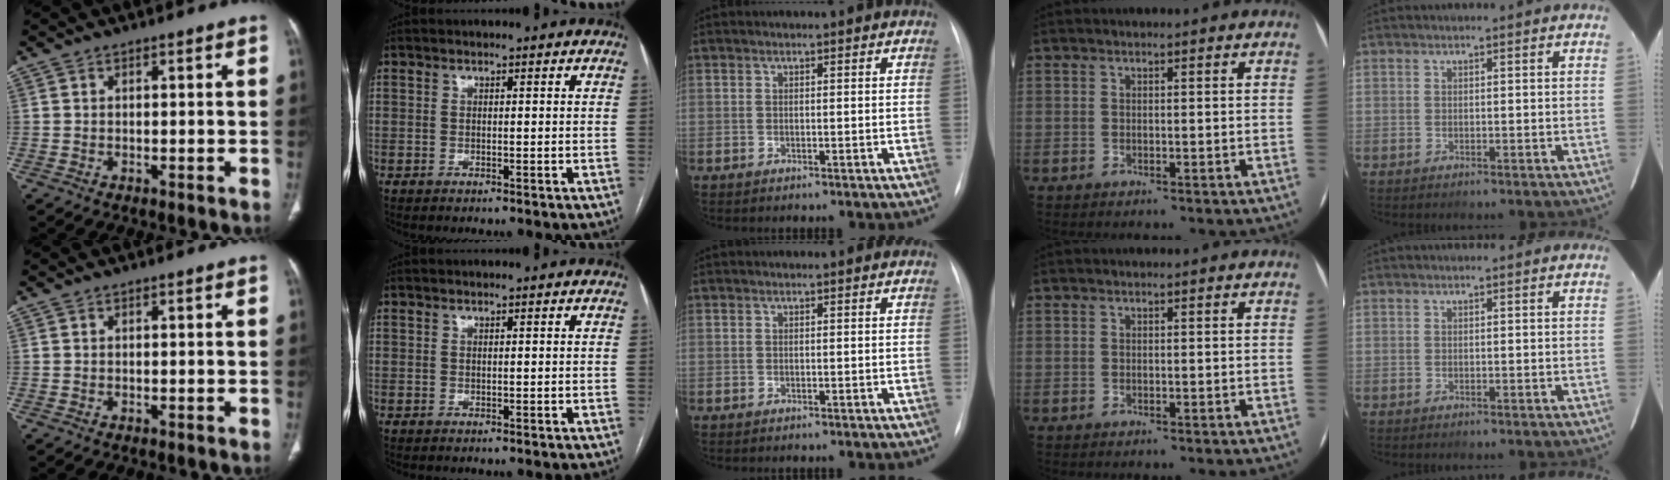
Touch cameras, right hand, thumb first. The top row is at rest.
{}